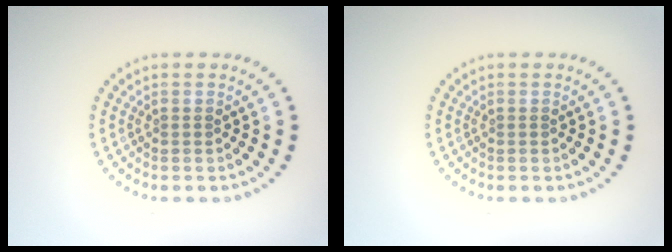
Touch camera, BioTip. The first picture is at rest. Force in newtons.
{"total": 0.0}